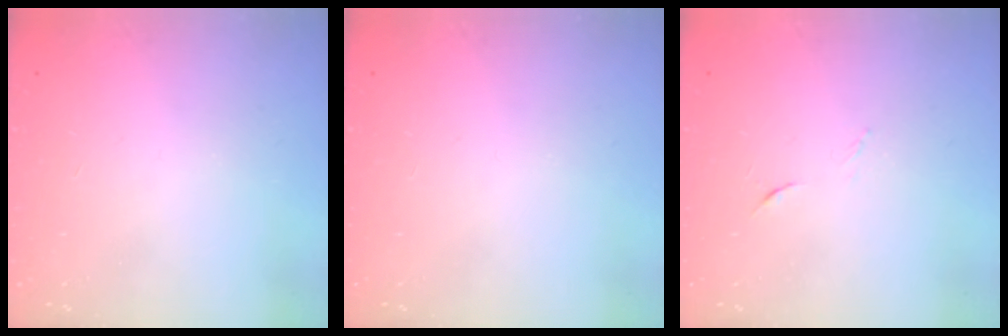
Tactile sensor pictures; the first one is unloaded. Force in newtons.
{"total": 0.0}
{"total": 4.1, "press": 4.0, "slide": 1.1}